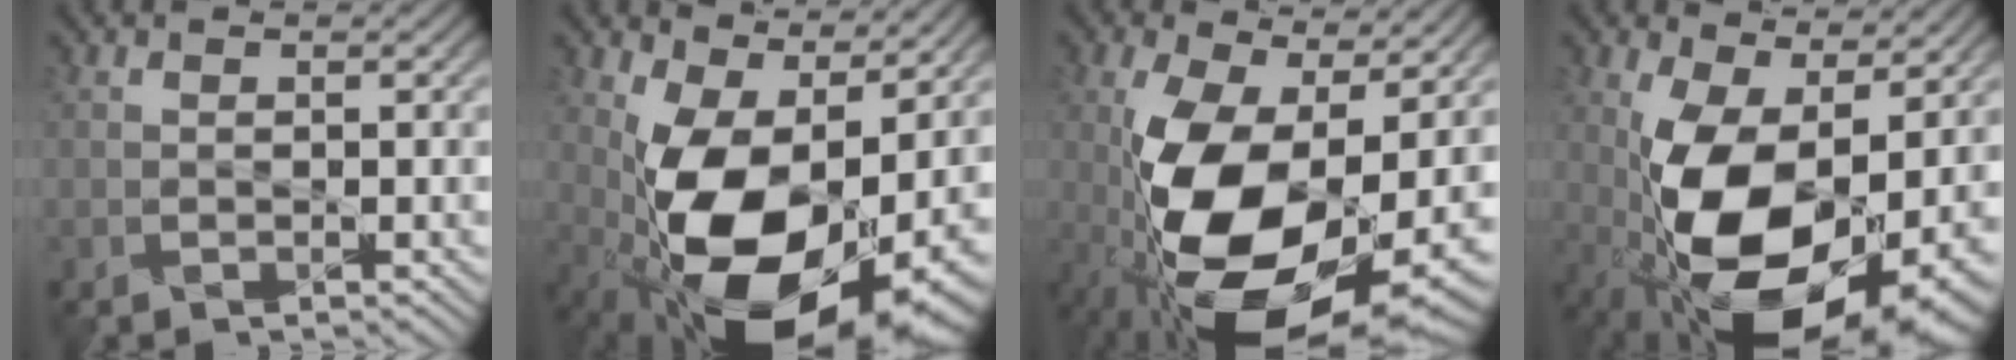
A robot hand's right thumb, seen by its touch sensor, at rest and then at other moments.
{"total": 16.7, "force": [-1.4, 8.9, 14.1], "torque": [-0.234, -0.026, -0.014]}
{"total": 17.2, "force": [-3.3, 8.0, 14.9], "torque": [-0.278, -0.018, -0.053]}
{"total": 15.9, "force": [-2.1, 7.9, 13.7], "torque": [-0.244, -0.018, -0.030]}